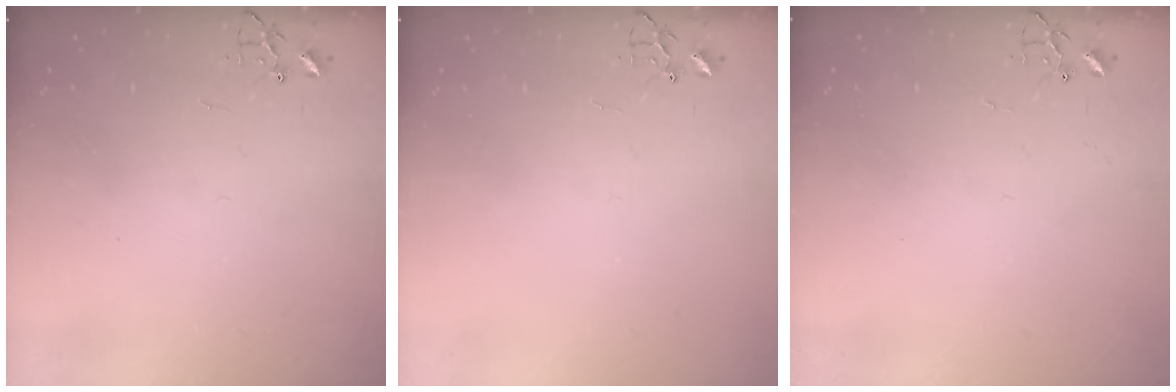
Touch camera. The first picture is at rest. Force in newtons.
{"total": 0.0}
{"total": 1.4, "press": 1.4, "slide": 0.2}